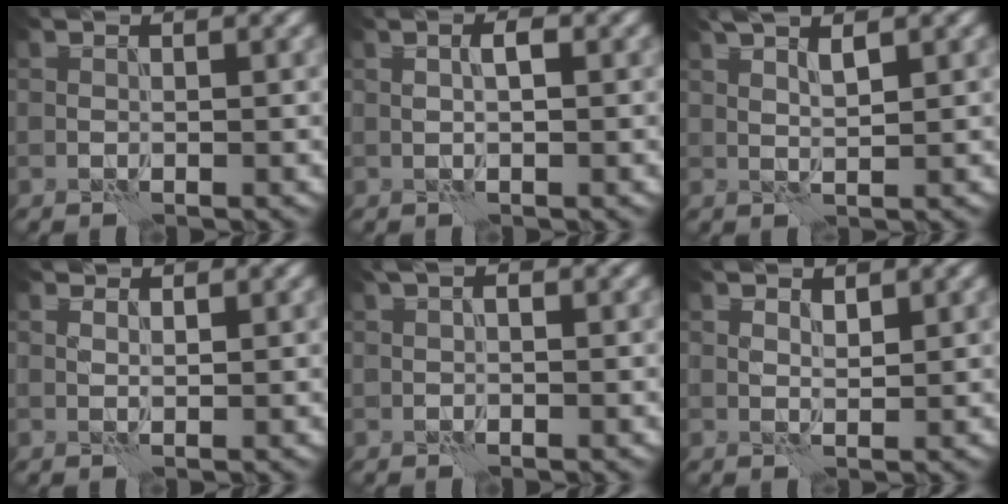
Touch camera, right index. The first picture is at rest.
{"total": 1.5, "force": [0.2, 0.4, 1.4], "torque": [-0.025, 0.004, 0.003]}
{"total": 2.5, "force": [1.4, 0.5, 2.0], "torque": [-0.036, -0.002, 0.029]}
{"total": 1.4, "force": [1.0, 0.7, 0.6], "torque": [-0.011, -0.007, 0.014]}
{"total": 1.6, "force": [0.4, 0.9, 1.3], "torque": [-0.010, 0.004, 0.001]}
{"total": 1.2, "force": [0.9, 0.5, 0.6], "torque": [-0.014, -0.002, 0.017]}